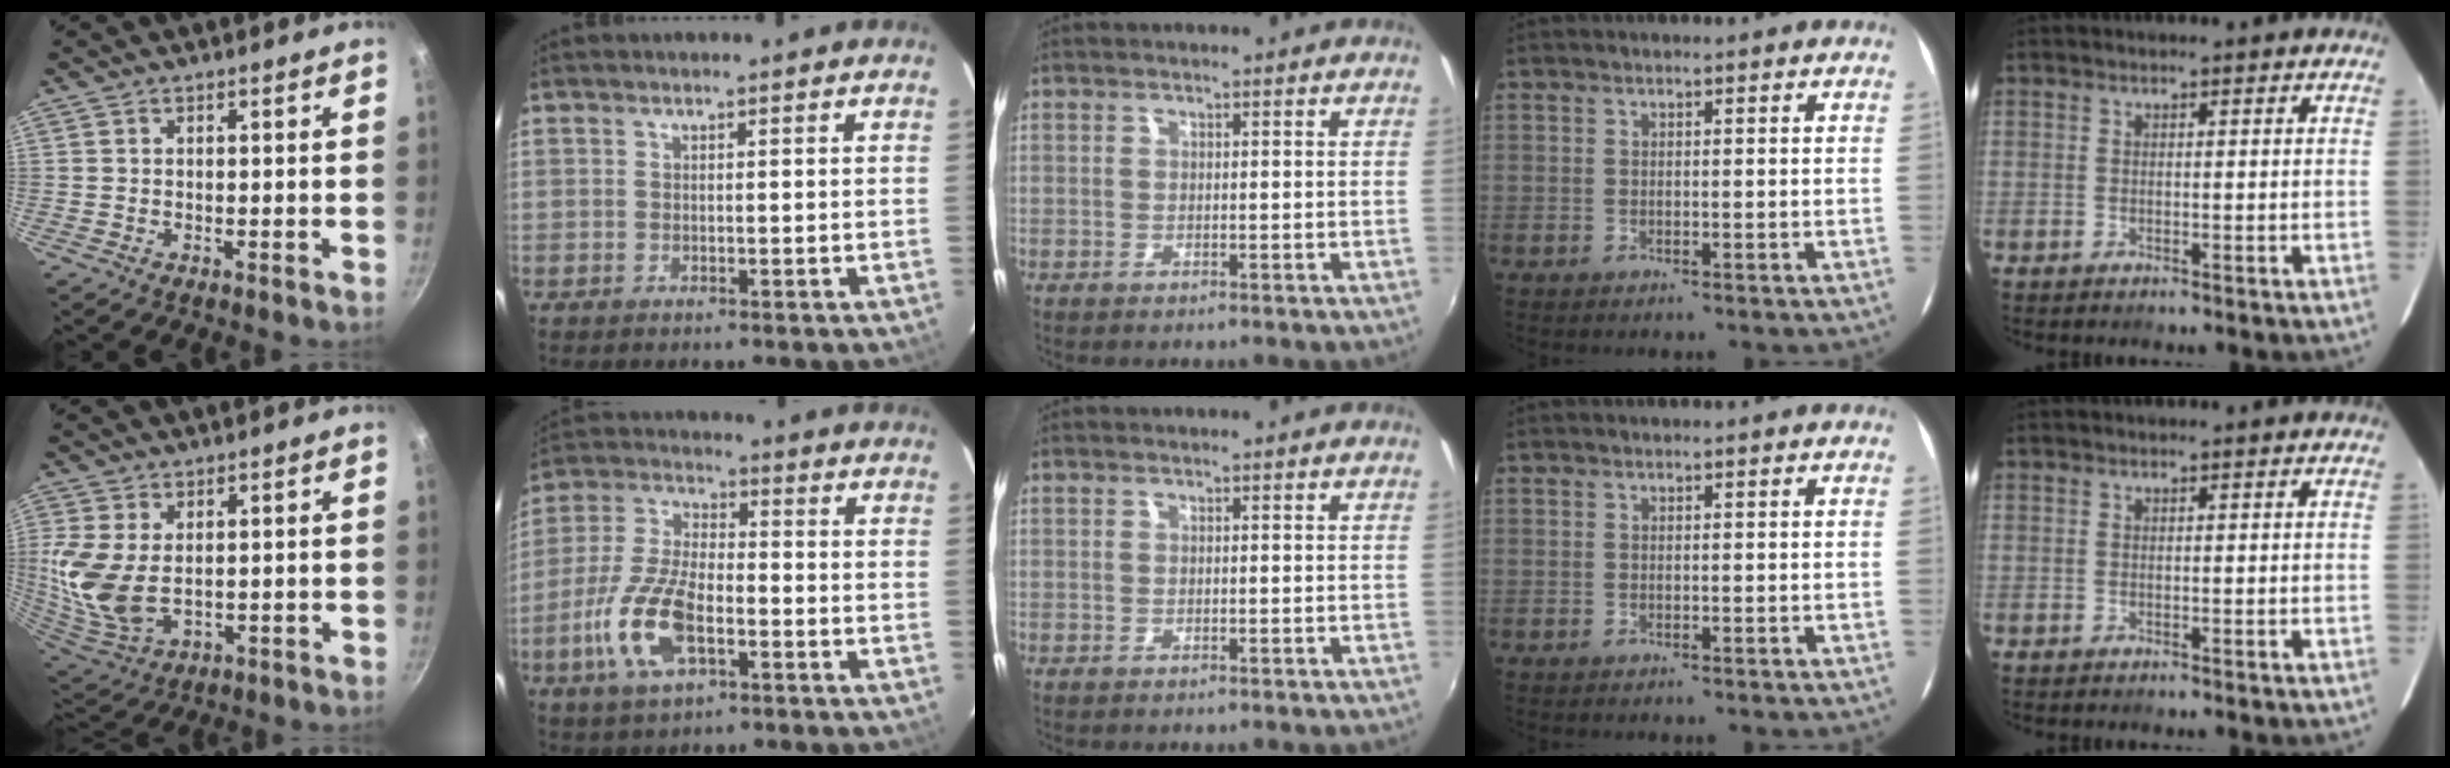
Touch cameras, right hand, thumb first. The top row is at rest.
{"thumb": {"total": 12.7, "force": [1.7, 7.7, 10.0], "torque": [-0.214, -0.019, 0.047]}, "index": {"total": 13.8, "force": [-5.2, 6.0, 11.2], "torque": [-0.248, -0.004, -0.099]}}